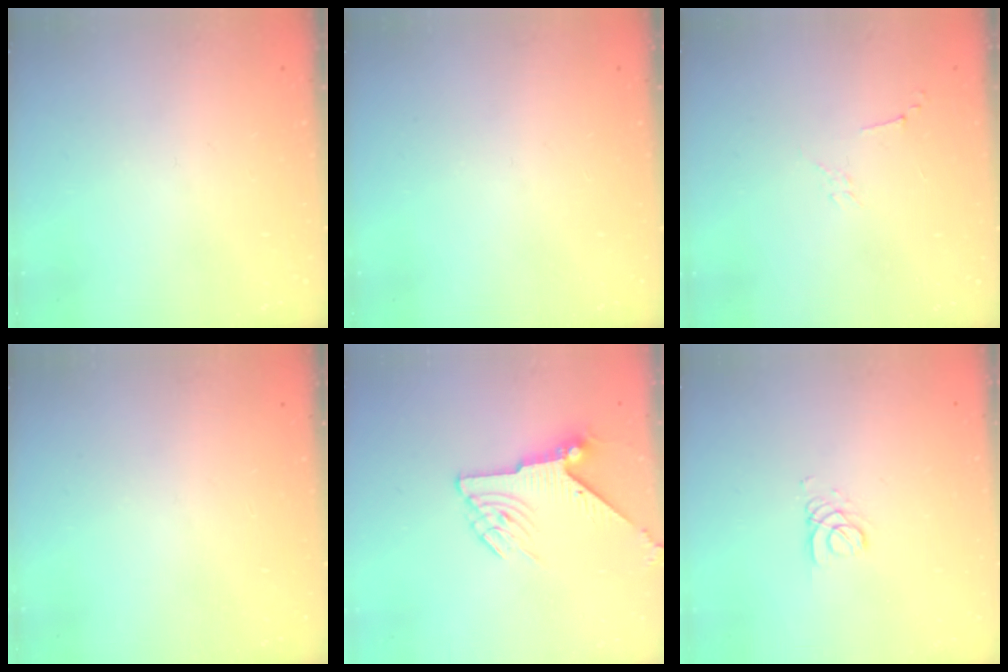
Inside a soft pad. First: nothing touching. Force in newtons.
{"total": 0.0}
{"total": 3.3, "press": 3.2, "slide": 0.8}
{"total": 0.0}
{"total": 7.4, "press": 7.4, "slide": 0.1}
{"total": 2.7, "press": 2.7, "slide": 0.3}